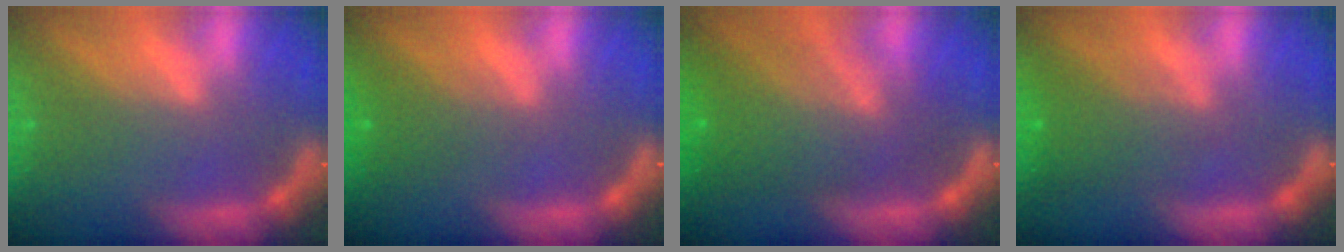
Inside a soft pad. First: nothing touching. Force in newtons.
{"total": 2.4}
{"total": 8.6}
{"total": 3.4}